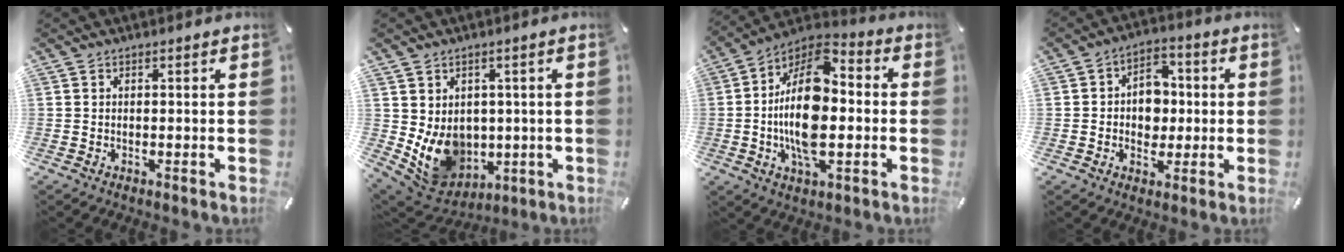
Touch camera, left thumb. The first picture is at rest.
{"total": 10.2, "force": [0.2, 9.2, 4.4], "torque": [-0.092, -0.028, 0.014]}
{"total": 18.5, "force": [-1.9, 10.0, 15.4], "torque": [-0.309, 0.001, -0.038]}
{"total": 8.4, "force": [-0.5, 7.2, 4.3], "torque": [-0.059, 0.010, -0.010]}